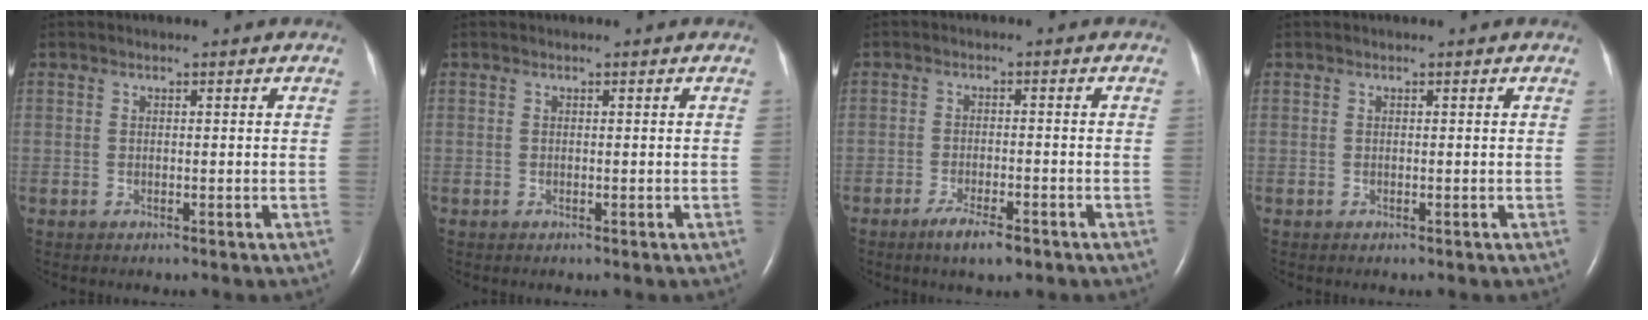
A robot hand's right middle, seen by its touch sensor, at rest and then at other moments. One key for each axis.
{"total": 0.0}
{"total": 4.3, "fx": -2.9, "fy": 0.8, "fz": 3.0, "tx": -0.059, "ty": -0.005, "tz": -0.047}
{"total": 0.0}